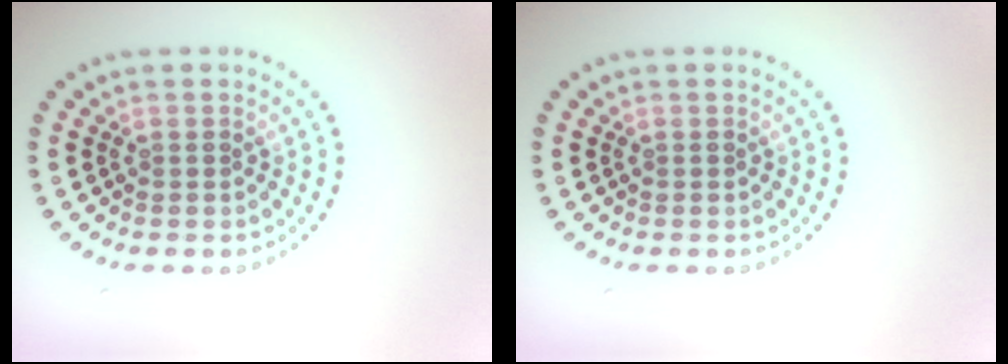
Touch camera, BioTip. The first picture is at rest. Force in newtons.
{"total": 0.0}